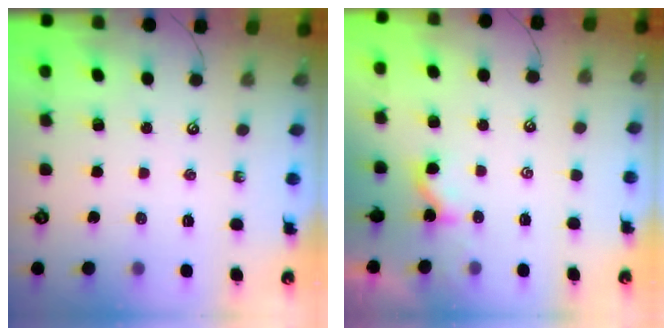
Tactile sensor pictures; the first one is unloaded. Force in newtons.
{"total": 1.6, "press": 1.6, "slide": 0.2}